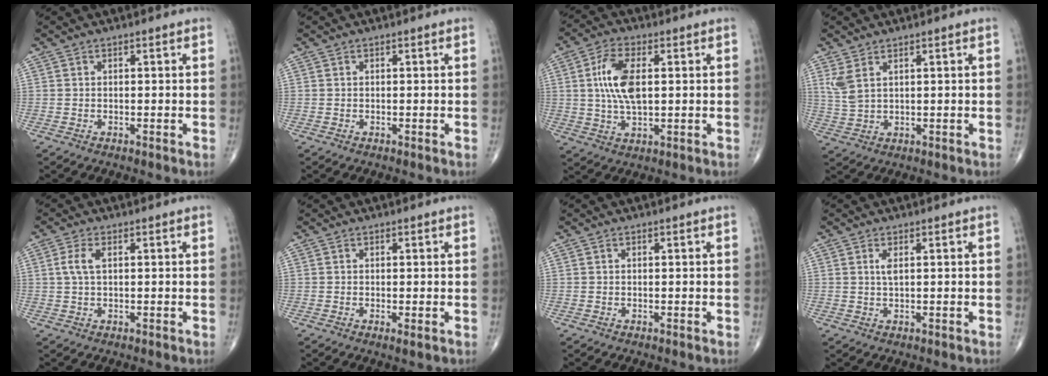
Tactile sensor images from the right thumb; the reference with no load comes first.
{"total": 0.0}
{"total": 9.6, "force": [1.4, 4.6, 8.3], "torque": [-0.165, 0.000, 0.026]}
{"total": 4.1, "force": [2.1, 1.7, 3.1], "torque": [-0.073, -0.004, 0.054]}
{"total": 3.2, "force": [0.7, 1.4, 2.8], "torque": [-0.071, 0.009, 0.015]}
{"total": 0.9, "force": [-0.2, 0.1, 0.9], "torque": [-0.018, -0.004, -0.004]}
{"total": 0.0}
{"total": 1.5, "force": [0.5, 0.4, 1.4], "torque": [-0.030, -0.001, 0.011]}